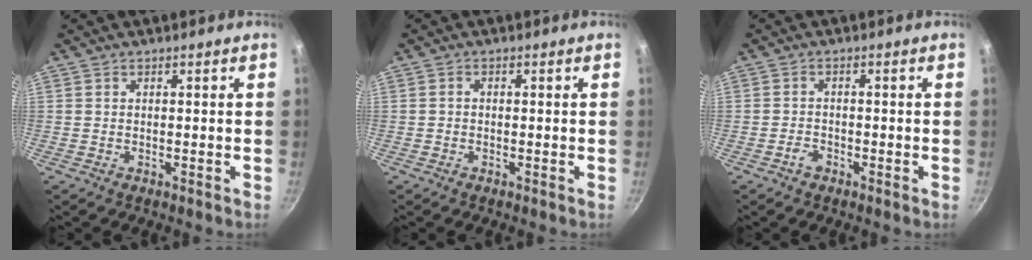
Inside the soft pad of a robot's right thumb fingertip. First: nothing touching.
{"total": 0.8, "force": [-0.3, 0.6, 0.4], "torque": [-0.009, 0.005, -0.005]}
{"total": 1.8, "force": [-1.3, 1.0, 0.8], "torque": [-0.013, 0.012, -0.024]}